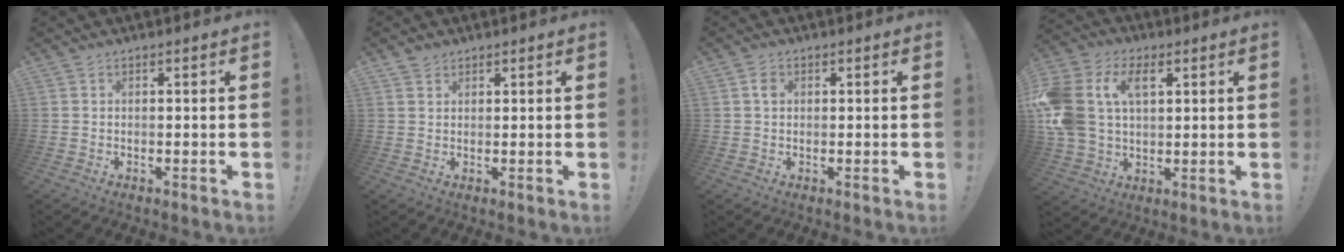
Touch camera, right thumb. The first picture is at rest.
{"total": 2.0, "force": [1.6, 1.2, 0.2], "torque": [0.002, -0.007, 0.029]}
{"total": 1.8, "force": [0.3, 1.4, 1.1], "torque": [-0.008, -0.001, 0.003]}
{"total": 17.0, "force": [5.2, 11.9, 11.0], "torque": [-0.240, -0.016, 0.094]}